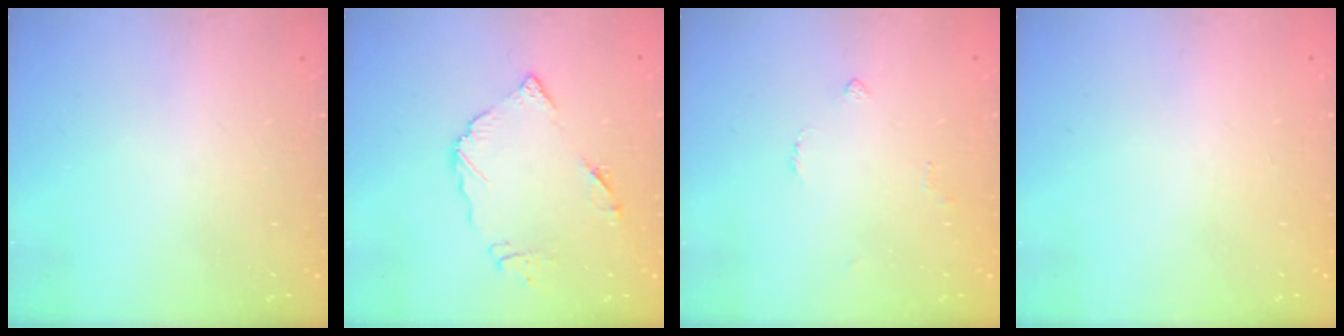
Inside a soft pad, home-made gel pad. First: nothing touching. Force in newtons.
{"total": 8.7, "press": 8.7, "slide": 0.6}
{"total": 2.3, "press": 2.2, "slide": 0.6}
{"total": 2.4, "press": 2.3, "slide": 0.2}